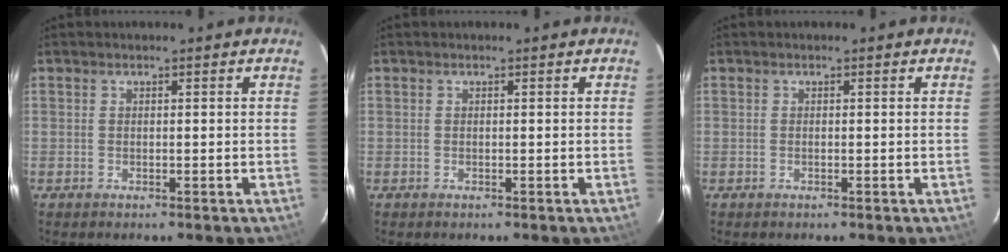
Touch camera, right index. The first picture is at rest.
{"total": 0.0}
{"total": 0.0}